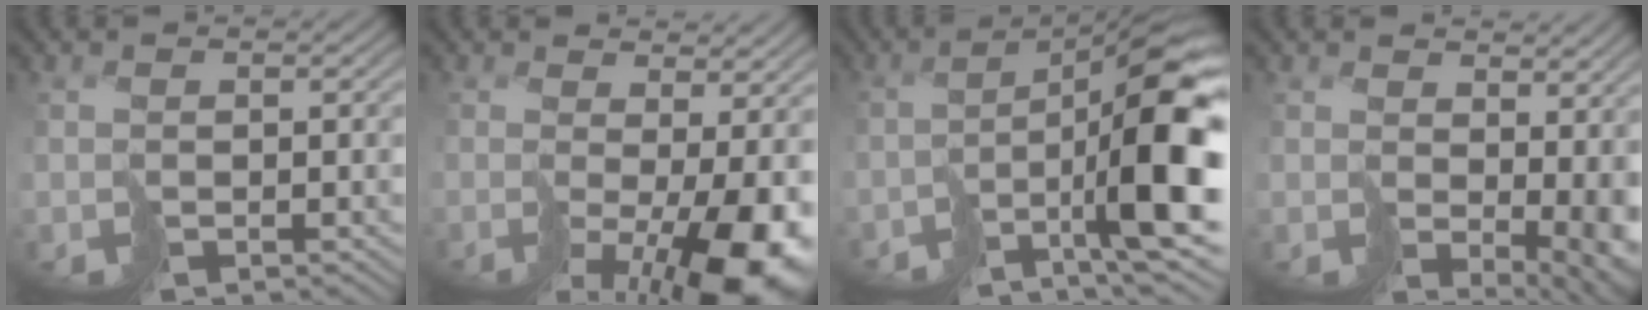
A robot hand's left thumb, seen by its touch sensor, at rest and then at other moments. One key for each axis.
{"total": 11.7, "fx": -2.8, "fy": 4.2, "fz": 10.6, "tx": -0.173, "ty": -0.022, "tz": -0.033}
{"total": 14.9, "fx": -4.5, "fy": 4.7, "fz": 13.3, "tx": -0.213, "ty": -0.005, "tz": -0.076}
{"total": 8.9, "fx": 1.7, "fy": 4.6, "fz": 7.4, "tx": -0.107, "ty": -0.020, "tz": 0.054}